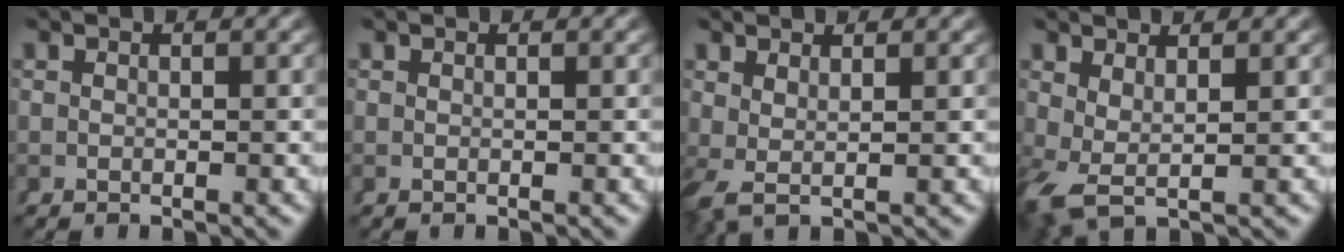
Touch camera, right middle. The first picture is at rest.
{"total": 0.0}
{"total": 1.3, "force": [0.6, 0.3, 1.1], "torque": [-0.027, -0.007, 0.021]}
{"total": 3.5, "force": [-0.9, 2.3, 2.4], "torque": [-0.072, -0.024, -0.004]}